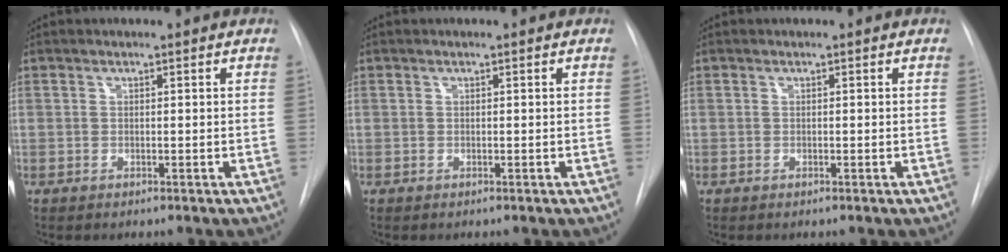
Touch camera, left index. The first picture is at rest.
{"total": 0.0}
{"total": 0.0}